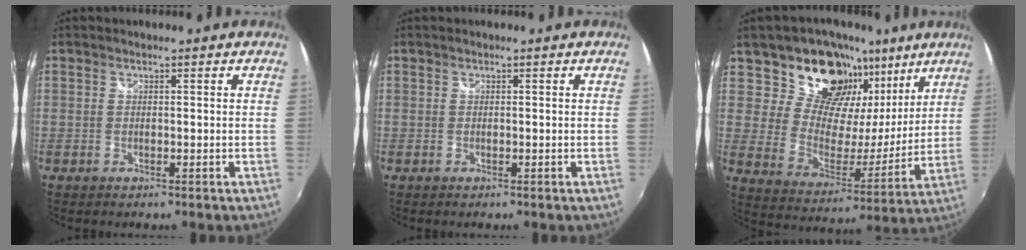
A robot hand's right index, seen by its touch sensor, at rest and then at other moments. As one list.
[{"total": 0.0}, {"total": 19.8, "force": [12.1, 12.6, 9.3], "torque": [-0.158, 0.006, 0.215]}]